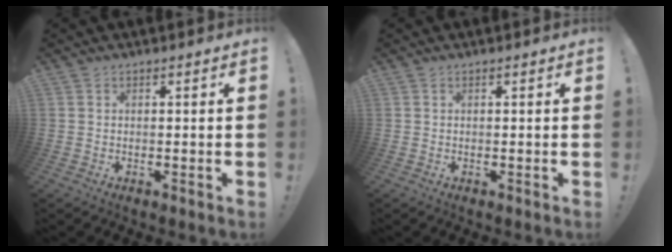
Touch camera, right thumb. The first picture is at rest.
{"total": 0.0}